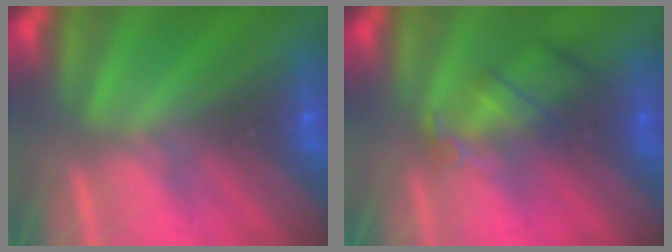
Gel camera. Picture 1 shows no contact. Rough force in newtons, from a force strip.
{"total": 2.4}